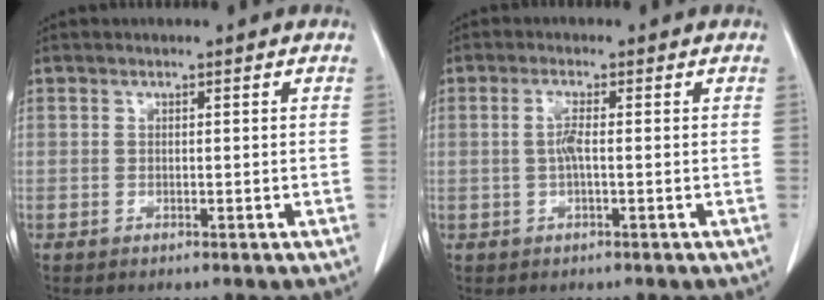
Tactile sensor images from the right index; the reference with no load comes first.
{"total": 2.4, "force": [-0.1, 0.2, 2.4], "torque": [-0.052, 0.002, -0.001]}